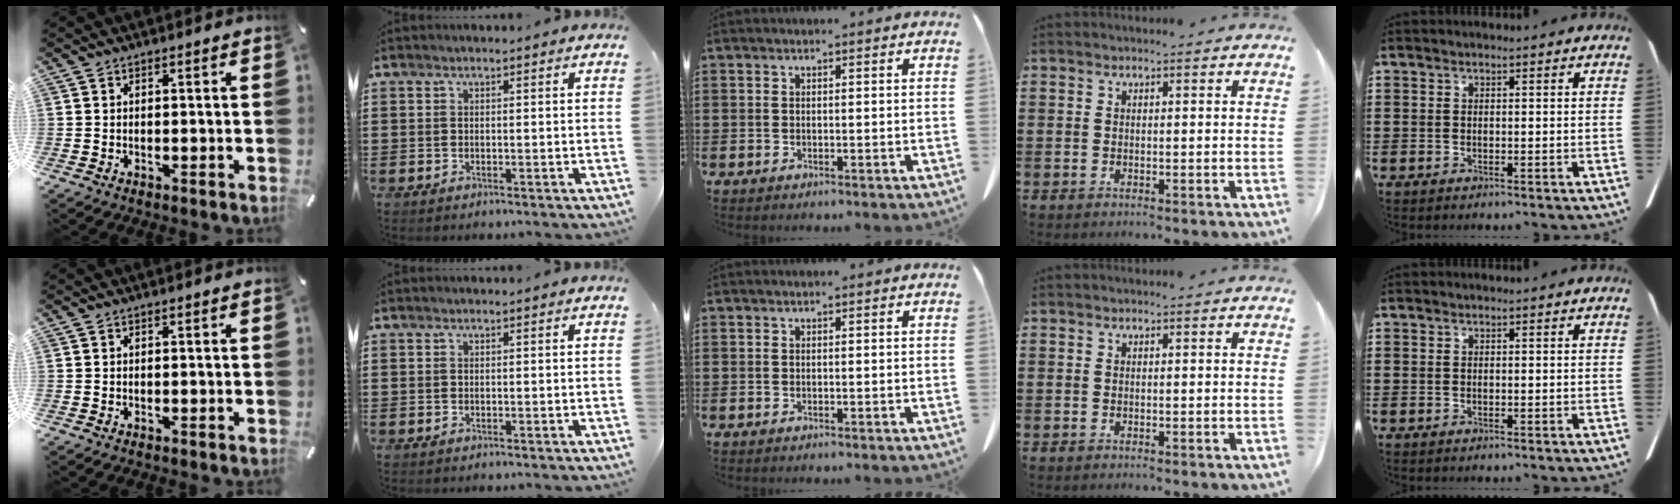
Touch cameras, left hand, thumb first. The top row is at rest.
{}